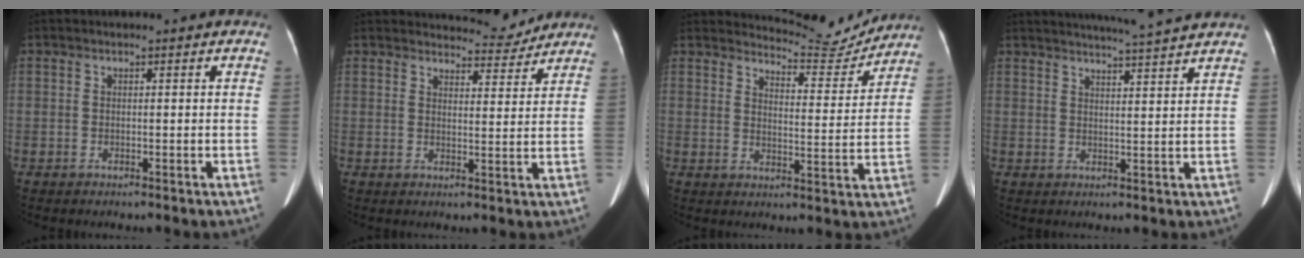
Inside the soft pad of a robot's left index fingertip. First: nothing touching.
{"total": 5.7, "force": [5.6, 0.9, 0.1], "torque": [0.001, -0.007, 0.070]}
{"total": 8.7, "force": [8.7, 0.4, -0.3], "torque": [0.002, -0.020, 0.118]}
{"total": 9.7, "force": [8.9, -1.1, 3.6], "torque": [-0.056, 0.007, 0.116]}